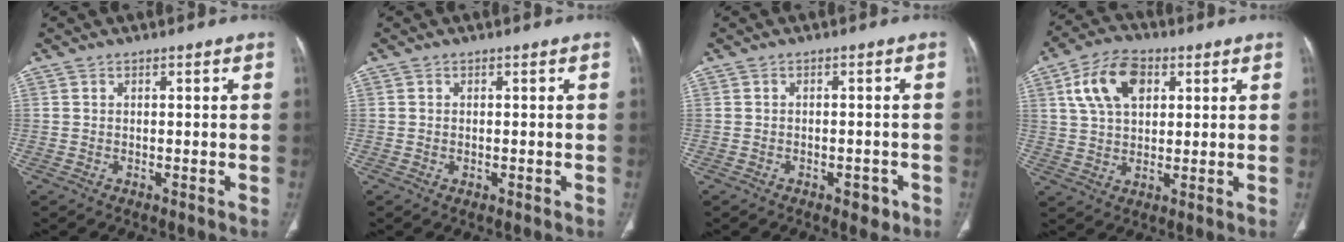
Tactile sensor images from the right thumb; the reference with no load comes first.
{"total": 0.8, "force": [-0.2, 0.5, 0.5], "torque": [-0.011, 0.000, 0.000]}
{"total": 2.8, "force": [-1.5, 1.6, 1.7], "torque": [-0.013, 0.006, -0.015]}
{"total": 11.3, "force": [4.1, 7.1, 7.9], "torque": [-0.132, 0.004, 0.072]}